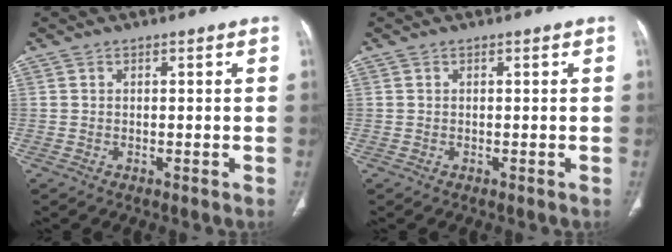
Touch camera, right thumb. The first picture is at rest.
{"total": 0.0}